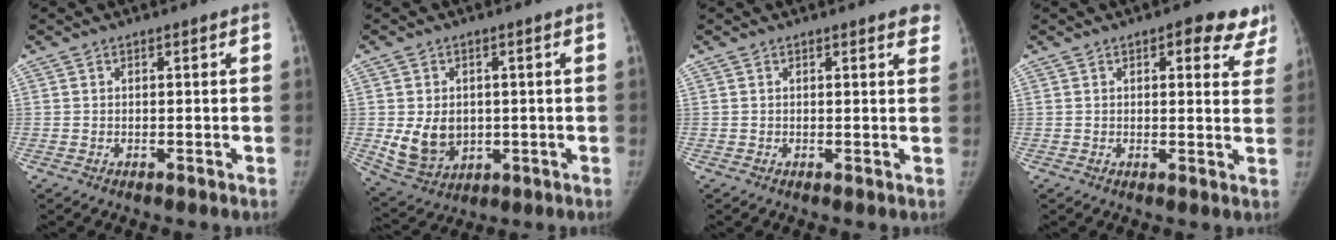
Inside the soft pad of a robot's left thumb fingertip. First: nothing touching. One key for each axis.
{"total": 9.1, "fx": -0.3, "fy": 7.0, "fz": 5.7, "tx": -0.081, "ty": -0.010, "tz": 0.015}
{"total": 2.5, "fx": 2.0, "fy": 0.7, "fz": 1.4, "tx": -0.004, "ty": -0.005, "tz": 0.015}
{"total": 8.9, "fx": 5.5, "fy": 3.9, "fz": 5.7, "tx": -0.026, "ty": -0.020, "tz": 0.055}